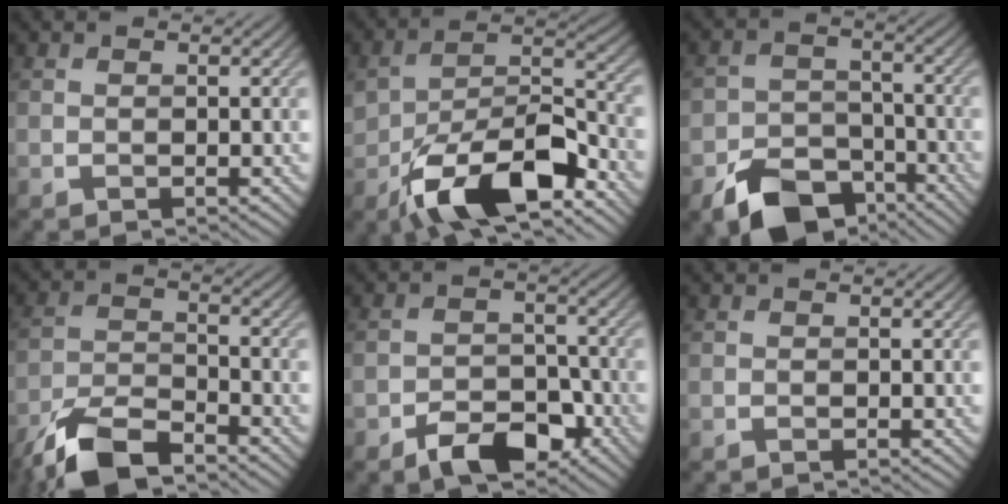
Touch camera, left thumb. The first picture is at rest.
{"total": 13.5, "force": [-7.7, 6.4, 9.1], "torque": [-0.171, -0.025, -0.140]}
{"total": 9.9, "force": [-6.5, 6.0, 4.4], "torque": [-0.085, -0.024, -0.115]}
{"total": 9.0, "force": [-7.0, 2.7, 5.0], "torque": [-0.098, -0.008, -0.143]}
{"total": 6.3, "force": [-4.0, 3.4, 3.4], "torque": [-0.051, 0.002, -0.076]}
{"total": 0.0}